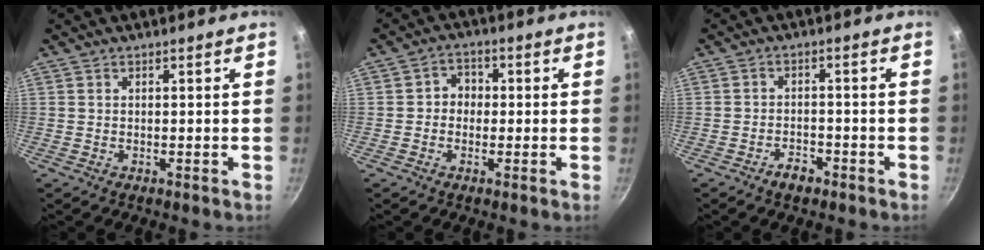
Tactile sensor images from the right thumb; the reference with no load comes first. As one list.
[{"total": 3.8, "force": [-0.3, 3.4, 1.7], "torque": [0.000, 0.010, -0.013]}, {"total": 3.8, "force": [-3.0, 1.7, 1.5], "torque": [-0.014, 0.031, -0.048]}]